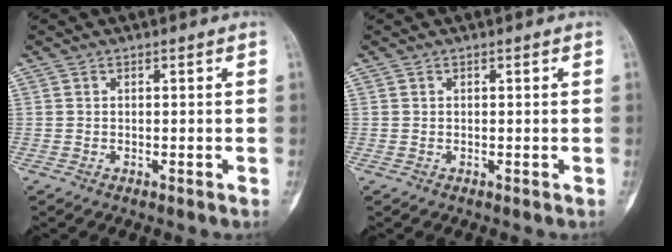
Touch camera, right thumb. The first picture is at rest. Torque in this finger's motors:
{"motor_torque": [0.19, 0.07, 0.06, -0.06, 0.00]}